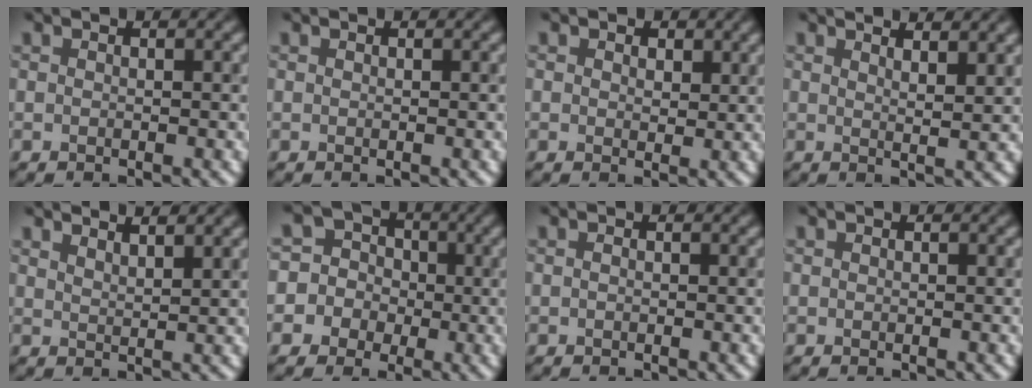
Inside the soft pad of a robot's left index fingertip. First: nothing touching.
{"total": 0.0}
{"total": 1.6, "force": [0.7, 1.2, 0.8], "torque": [-0.012, -0.002, 0.007]}
{"total": 3.7, "force": [2.8, 0.9, 2.2], "torque": [-0.016, 0.010, 0.023]}
{"total": 2.8, "force": [2.5, 0.6, 1.1], "torque": [-0.003, 0.011, 0.030]}
{"total": 7.4, "force": [-0.3, 7.2, 1.7], "torque": [-0.053, 0.037, -0.044]}
{"total": 0.0}
{"total": 0.0}